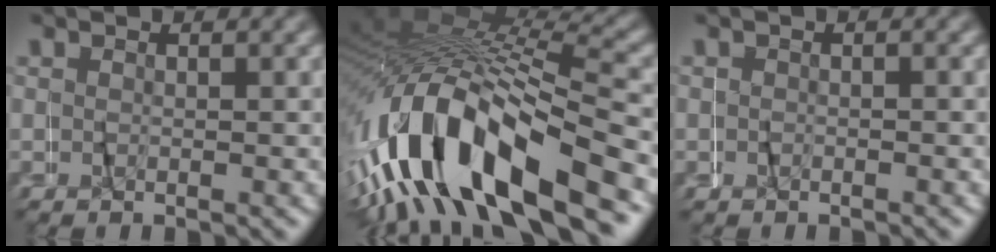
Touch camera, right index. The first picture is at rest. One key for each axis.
{"total": 13.2, "fx": -3.2, "fy": 6.9, "fz": 10.7, "tx": -0.247, "ty": 0.002, "tz": -0.047}
{"total": 0.6, "fx": -0.1, "fy": 0.3, "fz": -0.5, "tx": -0.002, "ty": 0.006, "tz": -0.005}